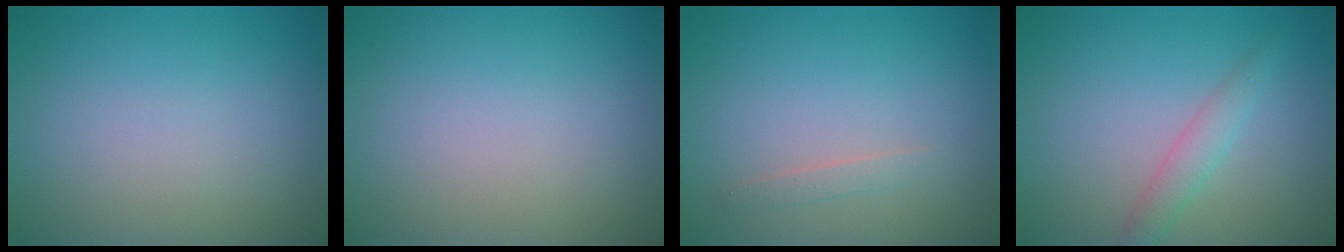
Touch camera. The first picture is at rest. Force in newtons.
{"total": 0.0}
{"total": 0.8, "press": 0.8, "slide": 0.0}
{"total": 1.9, "press": 1.9, "slide": 0.0}